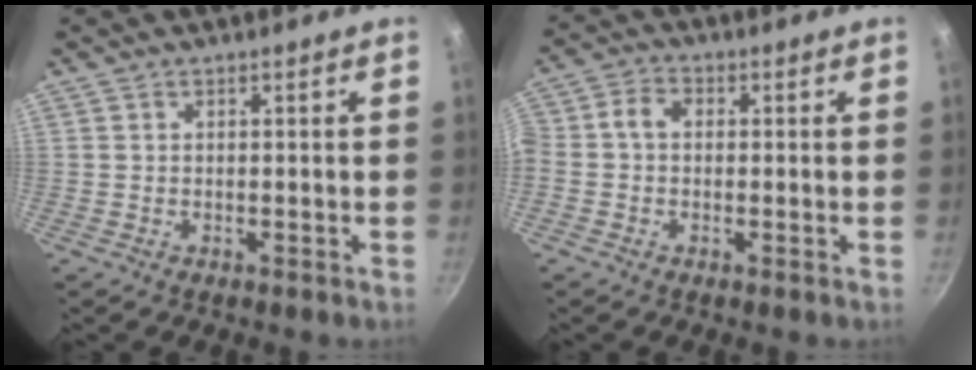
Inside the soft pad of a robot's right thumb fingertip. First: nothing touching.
{"total": 4.5, "force": [-0.3, 3.4, 2.9], "torque": [-0.060, 0.023, -0.023]}